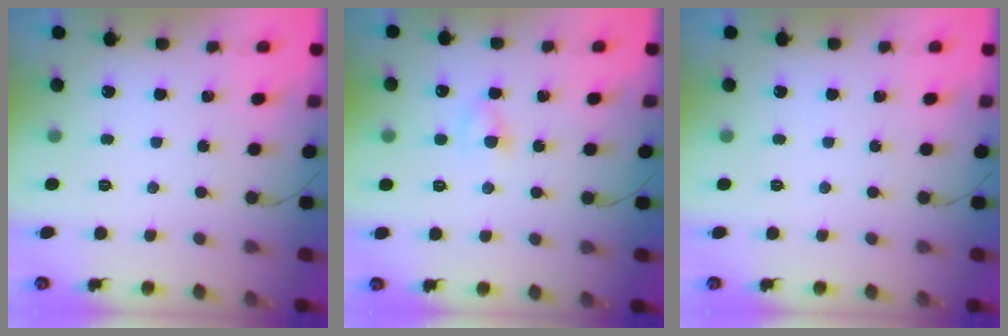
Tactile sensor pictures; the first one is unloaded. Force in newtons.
{"total": 2.4, "press": 2.2, "slide": 1.0}
{"total": 0.0}